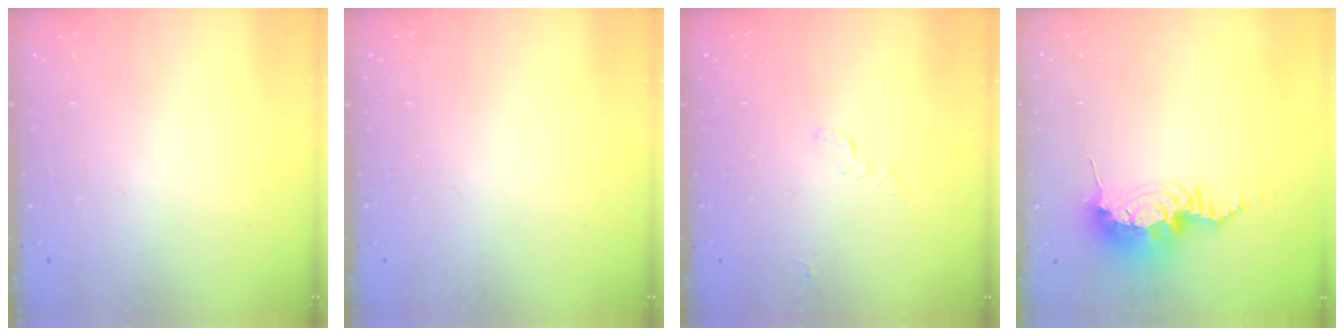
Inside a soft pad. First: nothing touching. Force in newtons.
{"total": 0.0}
{"total": 3.4, "press": 3.4, "slide": 0.3}
{"total": 10.8, "press": 10.7, "slide": 1.2}